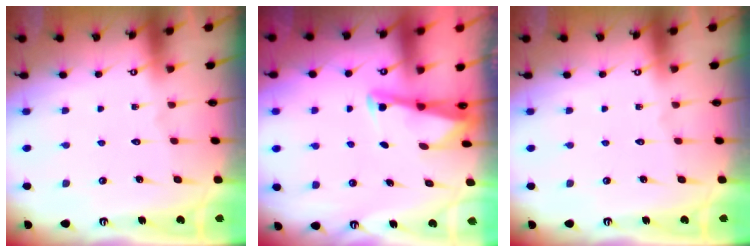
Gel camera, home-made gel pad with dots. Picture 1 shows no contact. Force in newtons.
{"total": 2.6, "press": 2.6, "slide": 0.1}
{"total": 0.0}